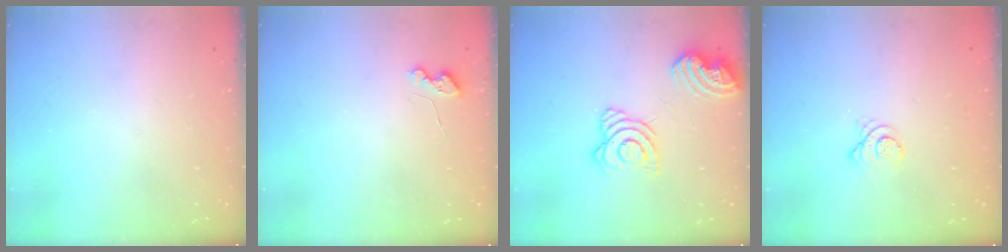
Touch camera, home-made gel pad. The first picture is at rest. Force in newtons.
{"total": 3.6, "press": 3.6, "slide": 0.5}
{"total": 14.6, "press": 14.5, "slide": 1.8}
{"total": 3.2, "press": 3.2, "slide": 0.1}